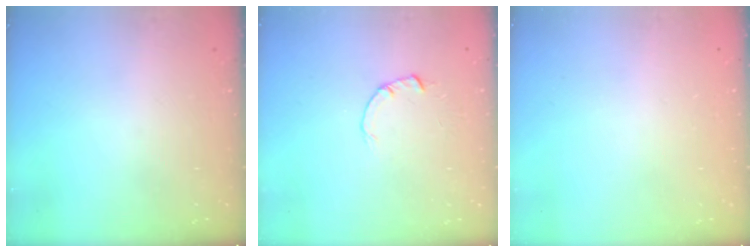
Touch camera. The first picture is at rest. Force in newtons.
{"total": 1.8, "press": 1.7, "slide": 0.3}
{"total": 2.6, "press": 2.6, "slide": 0.2}